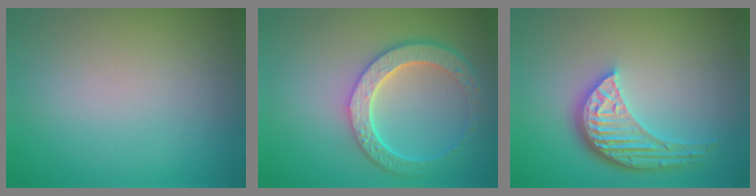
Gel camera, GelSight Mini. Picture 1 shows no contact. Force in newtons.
{"total": 5.9, "press": 4.5, "slide": 3.7}
{"total": 5.2, "press": 3.9, "slide": 3.5}